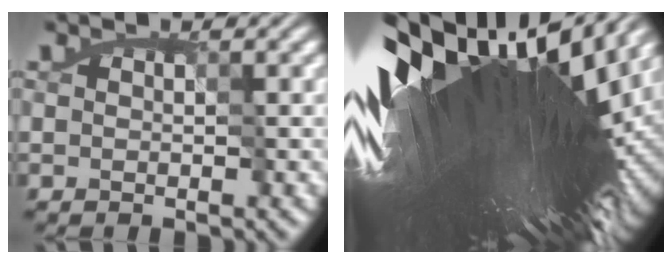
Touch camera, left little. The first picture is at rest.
{"total": 18.9, "force": [5.5, 4.9, 17.4], "torque": [-0.325, 0.012, 0.103]}